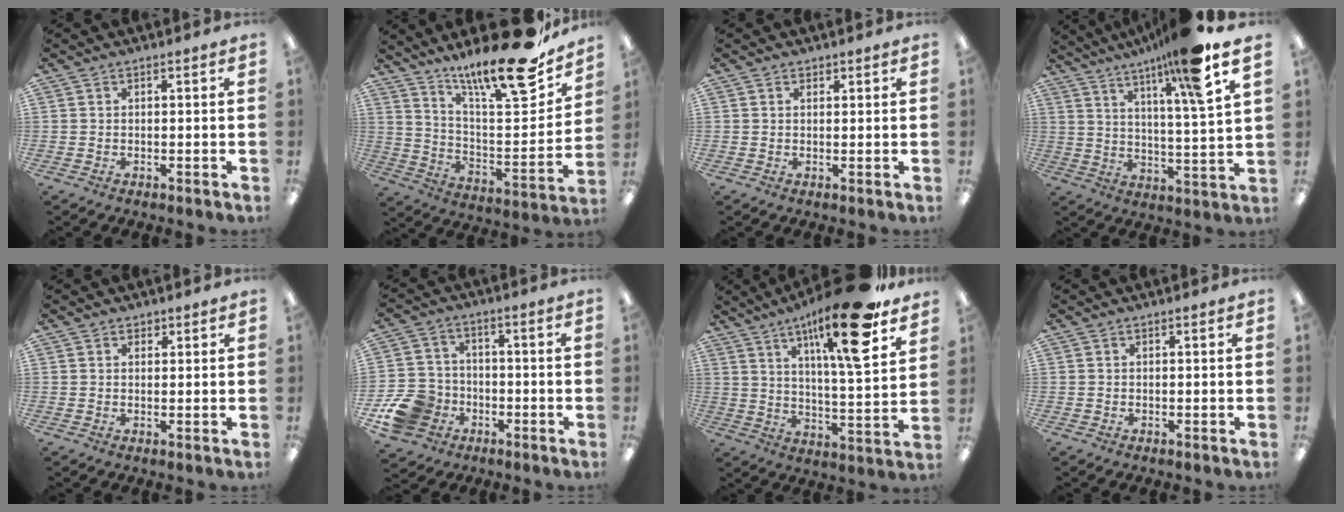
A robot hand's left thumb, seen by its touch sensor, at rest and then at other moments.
{"total": 21.6, "force": [17.1, 3.5, 12.7], "torque": [-0.200, -0.127, 0.273]}
{"total": 0.8, "force": [0.6, 0.4, 0.2], "torque": [-0.005, 0.001, 0.012]}
{"total": 13.7, "force": [9.9, 0.0, 9.5], "torque": [-0.162, -0.050, 0.149]}
{"total": 1.3, "force": [1.0, 0.8, 0.2], "torque": [0.003, -0.003, 0.016]}
{"total": 11.8, "force": [-4.9, 9.7, 4.6], "torque": [-0.088, 0.037, -0.082]}
{"total": 18.9, "force": [12.1, 3.2, 14.2], "torque": [-0.222, -0.064, 0.180]}
{"total": 0.0}